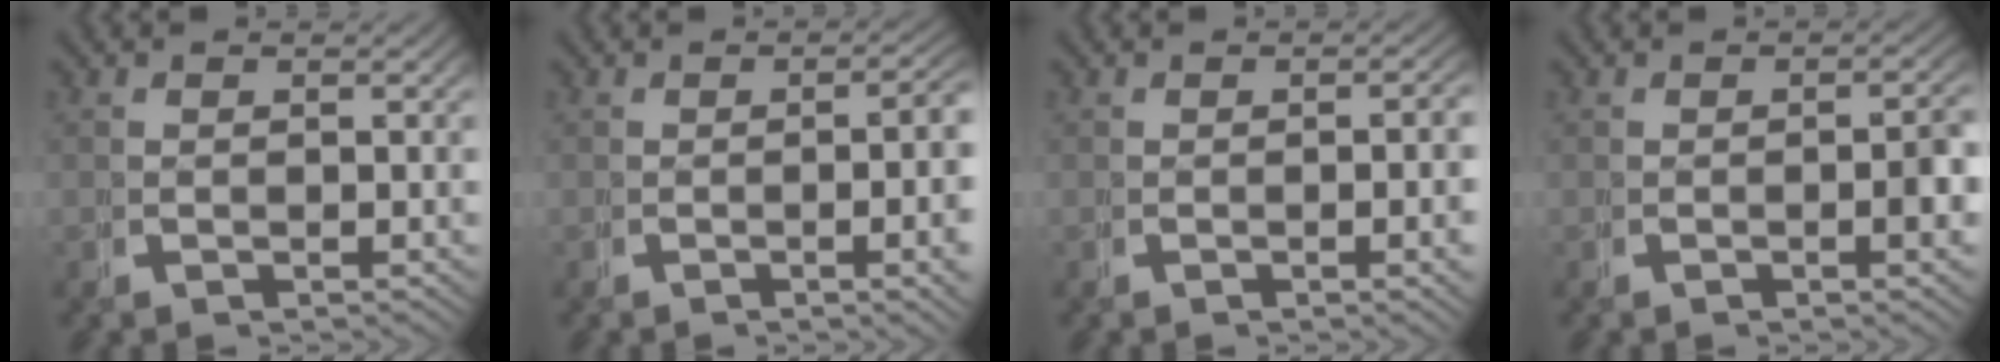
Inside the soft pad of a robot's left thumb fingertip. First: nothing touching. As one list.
[{"total": 4.7, "force": [-0.7, 1.0, 4.5], "torque": [-0.060, 0.002, -0.010]}, {"total": 2.4, "force": [-0.4, 0.2, 2.3], "torque": [-0.037, 0.003, -0.005]}, {"total": 2.7, "force": [-0.3, 0.4, 2.6], "torque": [-0.035, 0.002, -0.007]}]